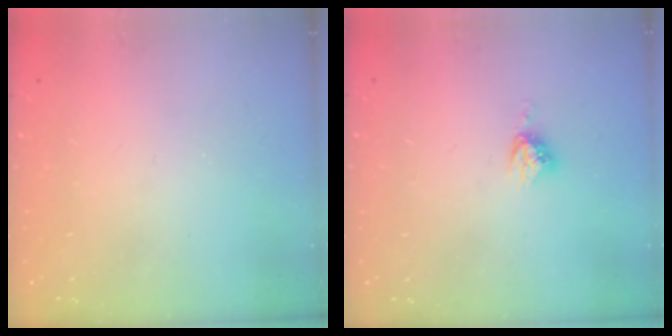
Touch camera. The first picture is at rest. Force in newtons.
{"total": 4.9, "press": 4.8, "slide": 0.4}